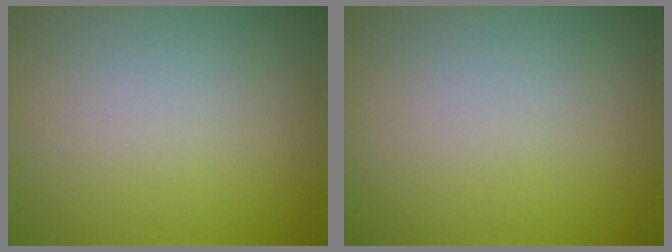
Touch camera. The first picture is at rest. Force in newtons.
{"total": 0.0}